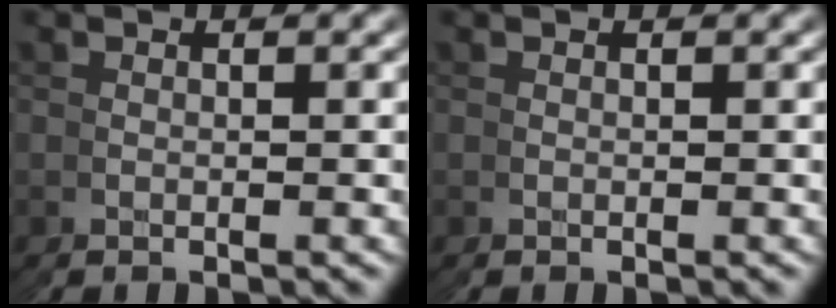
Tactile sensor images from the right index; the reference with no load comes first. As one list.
[{"total": 0.0}]